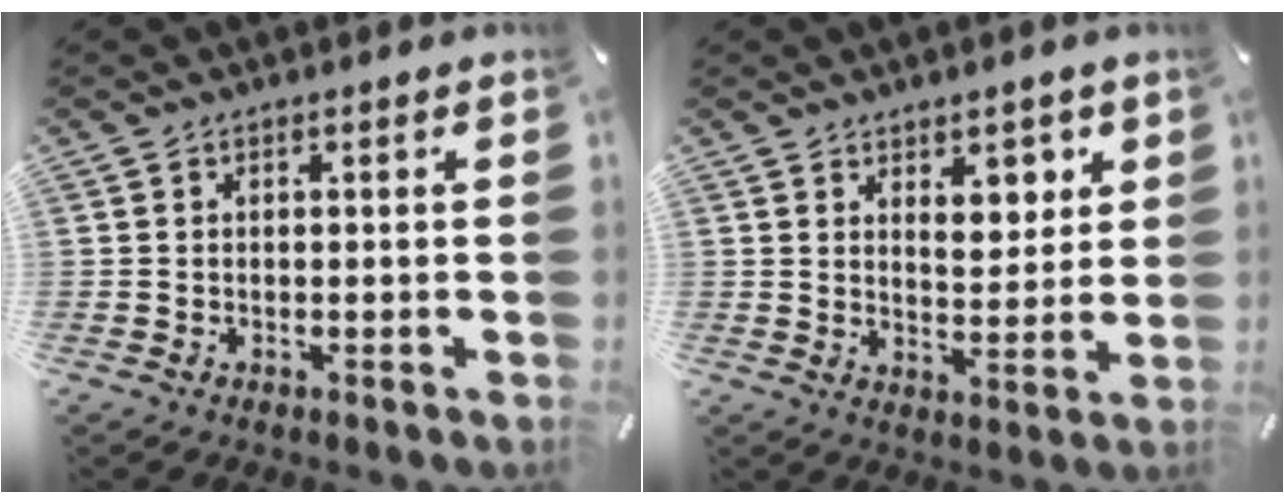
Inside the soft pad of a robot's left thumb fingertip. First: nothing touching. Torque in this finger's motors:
{"motor_torque": [0.51, -0.18, 0.33, 0.13, 0.04]}